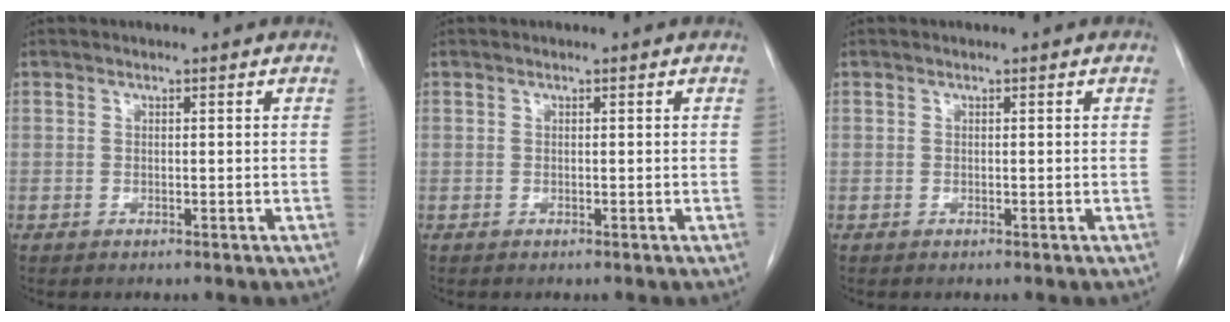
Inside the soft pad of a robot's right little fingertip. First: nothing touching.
{"total": 0.0}
{"total": 0.0}